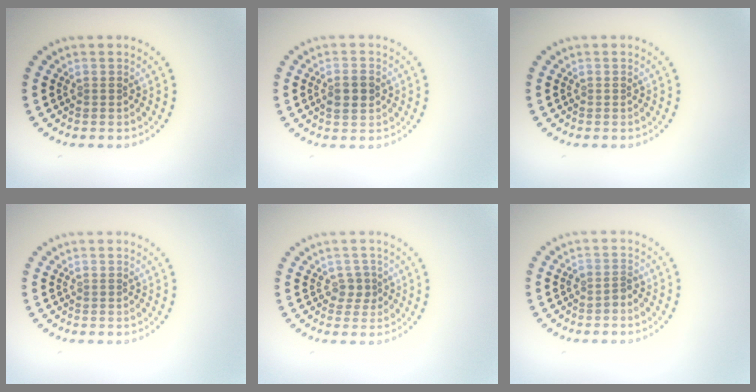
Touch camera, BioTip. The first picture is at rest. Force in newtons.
{"total": 2.2, "press": 2.2, "slide": 0.1}
{"total": 0.0}
{"total": 0.0}
{"total": 1.5, "press": 1.2, "slide": 0.9}
{"total": 1.1, "press": 0.8, "slide": 0.6}